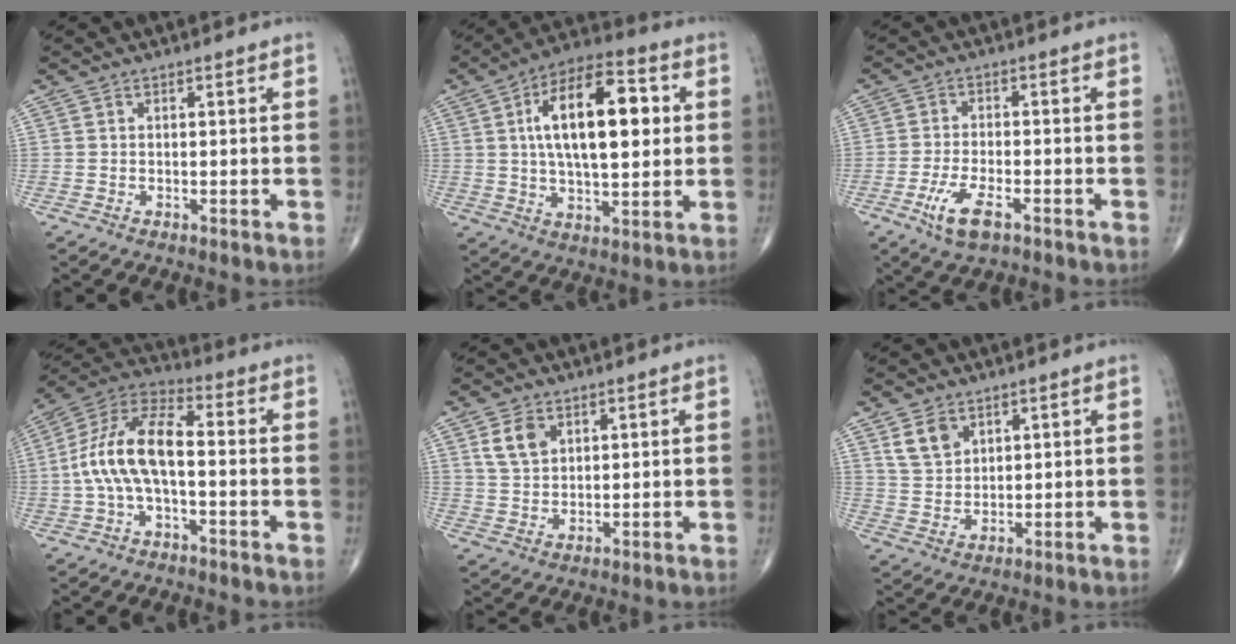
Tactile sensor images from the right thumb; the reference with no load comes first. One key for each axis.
{"total": 18.8, "fx": 3.4, "fy": 8.6, "fz": 16.4, "tx": -0.251, "ty": 0.013, "tz": 0.052}
{"total": 6.7, "fx": -3.4, "fy": 2.5, "fz": 5.1, "tx": -0.107, "ty": 0.006, "tz": -0.059}
{"total": 12.7, "fx": -1.3, "fy": 5.8, "fz": 11.2, "tx": -0.229, "ty": 0.044, "tz": -0.034}
{"total": 5.4, "fx": 2.4, "fy": 3.7, "fz": 3.2, "tx": -0.048, "ty": -0.008, "tz": 0.050}
{"total": 5.7, "fx": 3.2, "fy": 3.9, "fz": 2.8, "tx": -0.037, "ty": -0.017, "tz": 0.067}